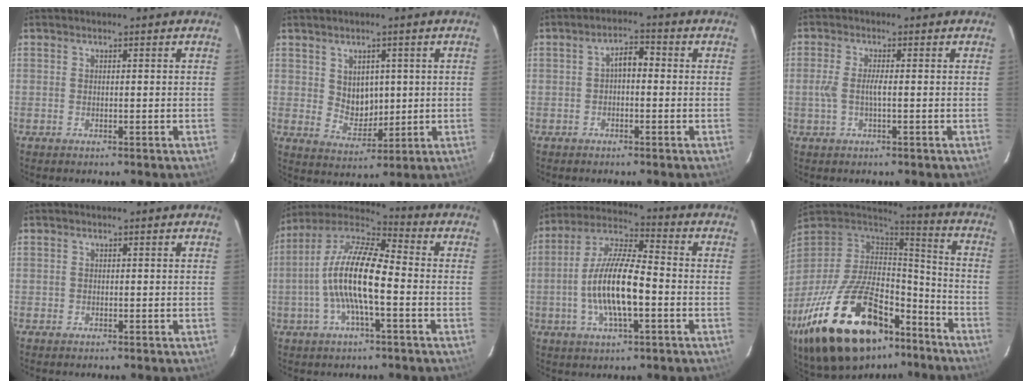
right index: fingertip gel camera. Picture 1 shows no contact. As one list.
[{"total": 6.0, "force": [1.4, 4.9, 3.1], "torque": [-0.049, 0.004, 0.039]}, {"total": 3.2, "force": [-0.4, 1.7, 2.7], "torque": [-0.047, 0.015, -0.006]}, {"total": 3.4, "force": [-0.5, 0.6, 3.4], "torque": [-0.069, 0.003, -0.009]}, {"total": 0.5, "force": [-0.3, 0.4, -0.1], "torque": [0.003, 0.000, -0.004]}, {"total": 14.5, "force": [-2.4, 3.7, 13.8], "torque": [-0.266, 0.009, -0.054]}, {"total": 14.1, "force": [-3.0, 4.1, 13.1], "torque": [-0.263, 0.005, -0.060]}, {"total": 34.0, "force": [-20.8, 15.7, 21.9], "torque": [-0.427, -0.023, -0.318]}]